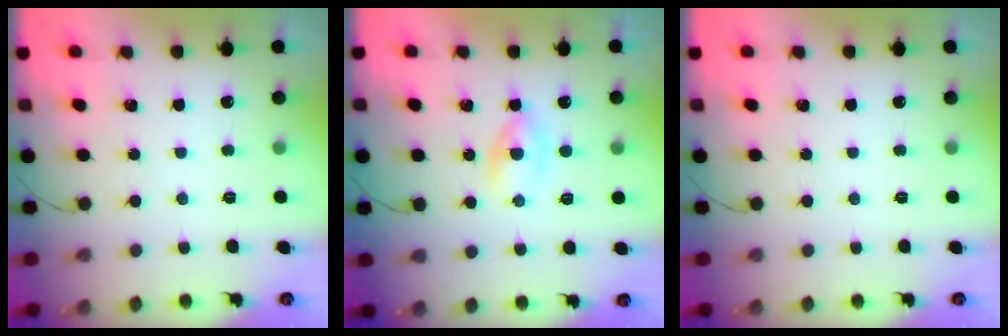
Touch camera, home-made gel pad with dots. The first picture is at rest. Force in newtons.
{"total": 3.2, "press": 3.0, "slide": 1.3}
{"total": 0.0}